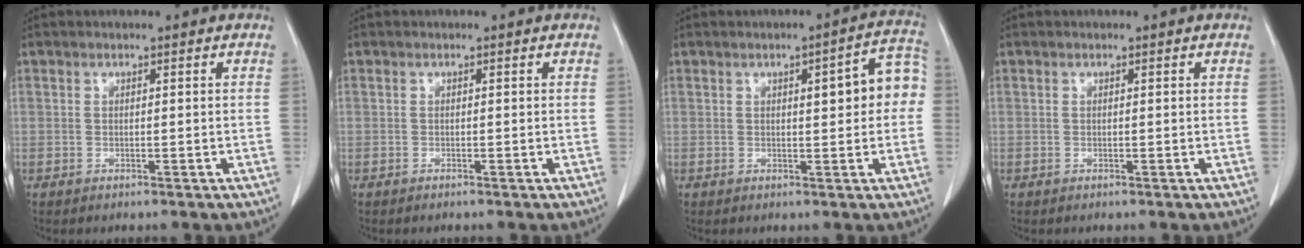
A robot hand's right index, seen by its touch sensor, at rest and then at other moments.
{"total": 0.0}
{"total": 7.0, "force": [0.8, 1.8, 6.7], "torque": [-0.080, 0.027, 0.008]}
{"total": 0.0}